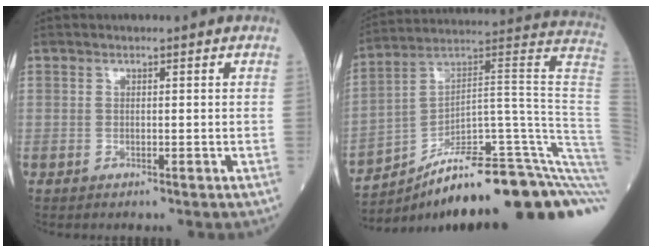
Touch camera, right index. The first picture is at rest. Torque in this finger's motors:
{"motor_torque": [-0.10, -2.04, 0.11, -0.15]}